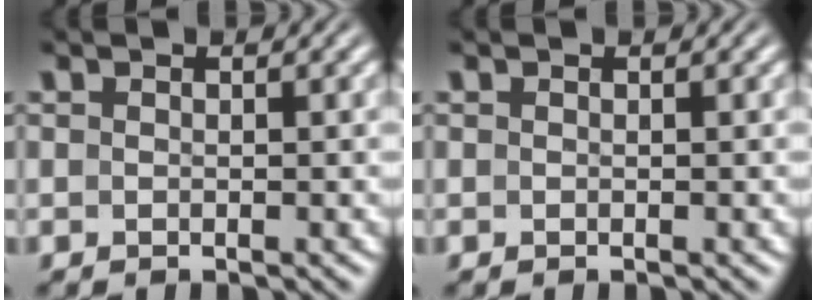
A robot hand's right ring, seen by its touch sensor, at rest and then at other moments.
{"total": 0.0}